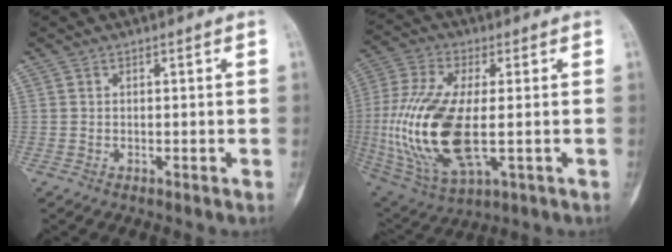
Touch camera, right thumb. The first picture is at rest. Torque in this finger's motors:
{"motor_torque": [2.62, 1.54, 1.32, -1.45, 0.52]}